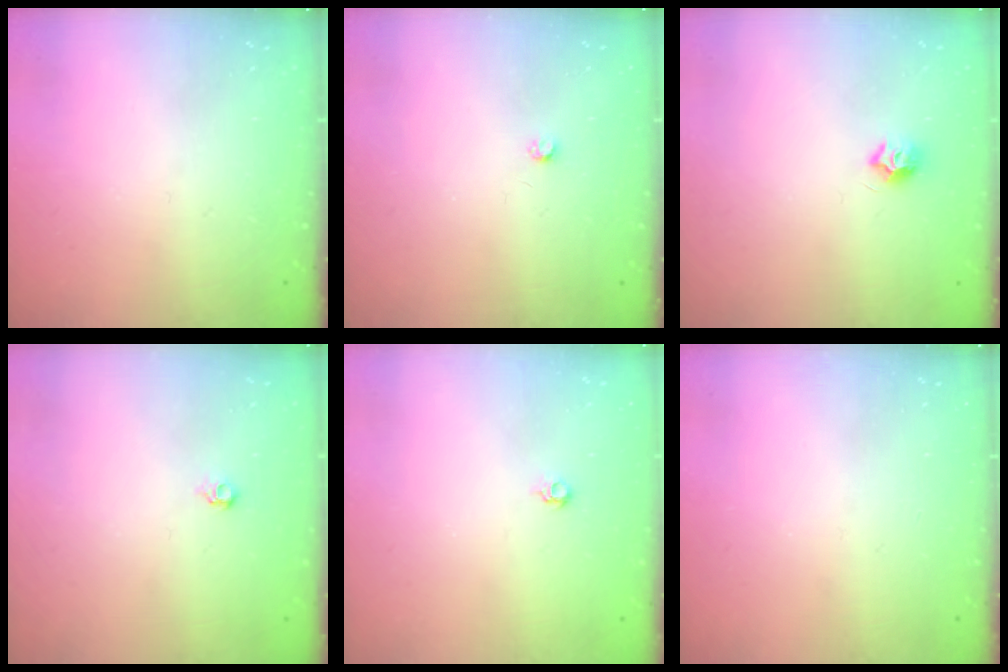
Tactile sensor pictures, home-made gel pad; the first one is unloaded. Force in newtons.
{"total": 2.5, "press": 2.5, "slide": 0.4}
{"total": 7.4, "press": 7.4, "slide": 0.6}
{"total": 4.0, "press": 3.9, "slide": 0.7}
{"total": 3.7, "press": 3.6, "slide": 0.8}
{"total": 0.0}